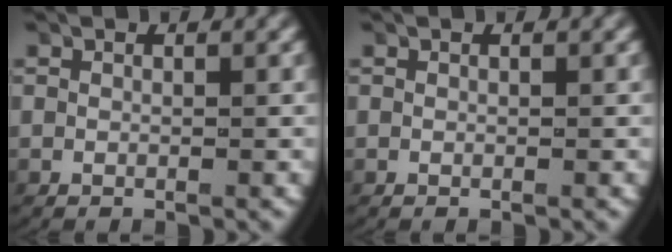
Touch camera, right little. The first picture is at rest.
{"total": 0.0}